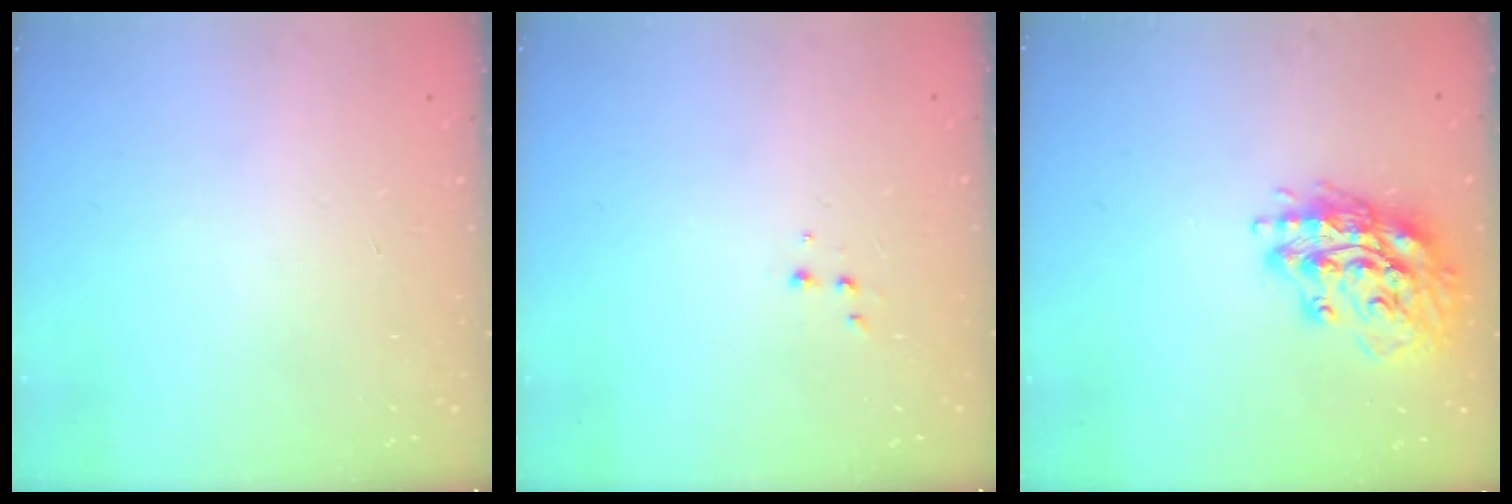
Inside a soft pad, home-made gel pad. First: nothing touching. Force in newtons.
{"total": 1.9, "press": 1.9, "slide": 0.2}
{"total": 16.7, "press": 16.5, "slide": 2.3}